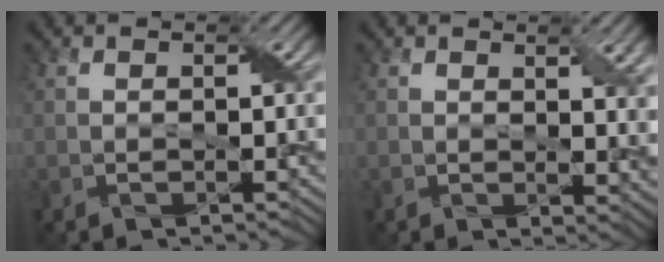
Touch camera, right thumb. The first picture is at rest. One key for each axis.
{"total": 4.1, "fx": 1.7, "fy": 1.5, "fz": 3.4, "tx": -0.050, "ty": -0.010, "tz": 0.036}